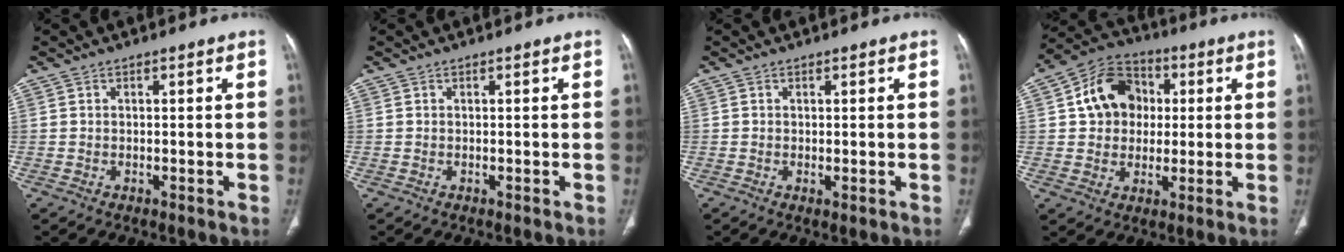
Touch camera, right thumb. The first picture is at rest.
{"total": 0.0}
{"total": 0.8, "force": [-0.1, 0.3, 0.8], "torque": [-0.019, -0.006, 0.001]}
{"total": 12.6, "force": [2.0, 10.4, 6.7], "torque": [-0.081, 0.014, 0.026]}